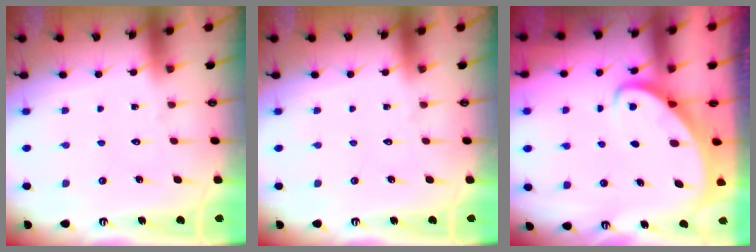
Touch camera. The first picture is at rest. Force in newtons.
{"total": 0.0}
{"total": 3.1, "press": 3.0, "slide": 0.4}